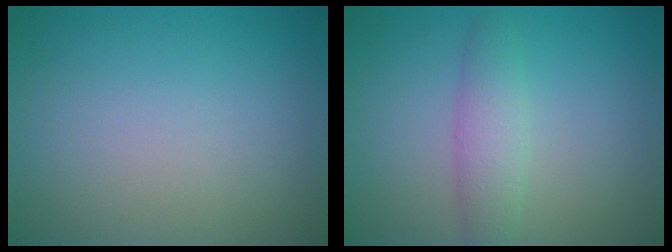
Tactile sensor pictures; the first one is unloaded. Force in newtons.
{"total": 2.7, "press": 2.7, "slide": 0.1}